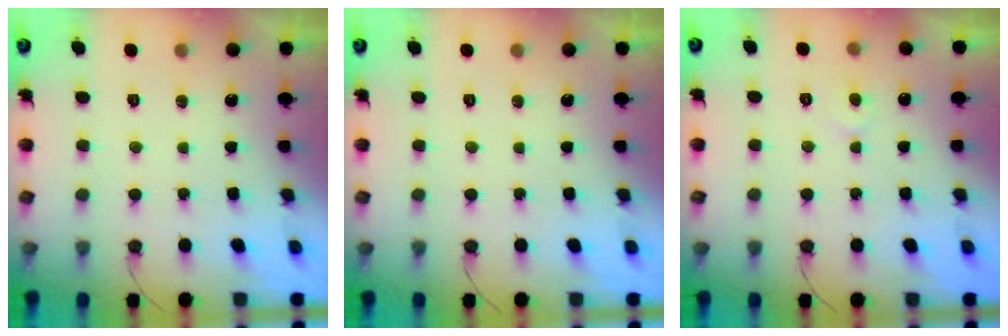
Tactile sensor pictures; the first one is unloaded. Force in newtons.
{"total": 0.0}
{"total": 3.5, "press": 3.5, "slide": 0.4}